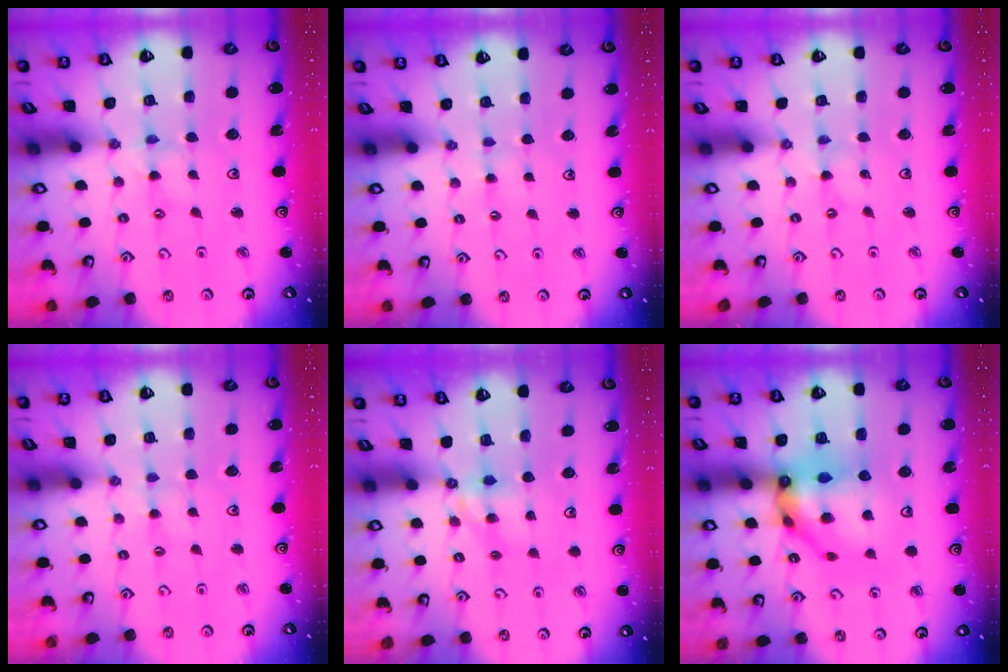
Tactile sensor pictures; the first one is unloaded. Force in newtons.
{"total": 2.4, "press": 2.4, "slide": 0.3}
{"total": 0.0}
{"total": 1.8, "press": 1.8, "slide": 0.3}
{"total": 5.1, "press": 5.0, "slide": 0.6}
{"total": 14.7, "press": 14.6, "slide": 1.6}